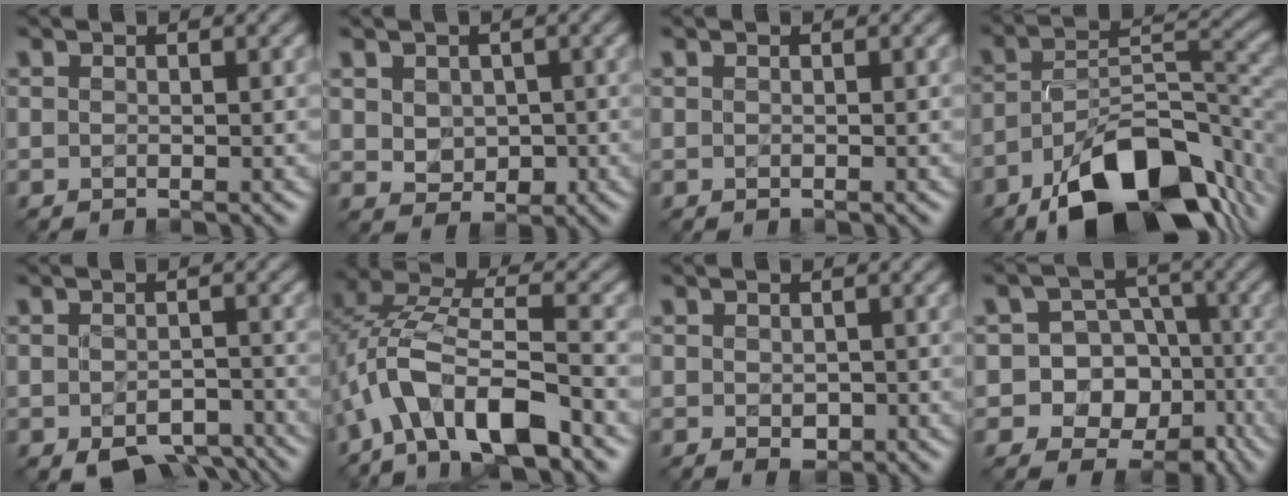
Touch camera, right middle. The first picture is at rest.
{"total": 2.6, "force": [0.4, 2.2, 1.3], "torque": [-0.025, -0.005, 0.013]}
{"total": 0.0}
{"total": 13.3, "force": [-7.9, 6.1, 8.8], "torque": [-0.133, -0.006, -0.135]}
{"total": 5.3, "force": [-3.6, 2.7, 2.9], "torque": [-0.042, -0.016, -0.050]}
{"total": 9.9, "force": [-4.8, 4.1, 7.6], "torque": [-0.145, 0.018, -0.096]}
{"total": 1.2, "force": [-0.2, 0.8, 0.9], "torque": [-0.010, -0.004, 0.001]}
{"total": 10.9, "force": [-4.1, 9.5, 3.4], "torque": [-0.044, 0.002, -0.083]}